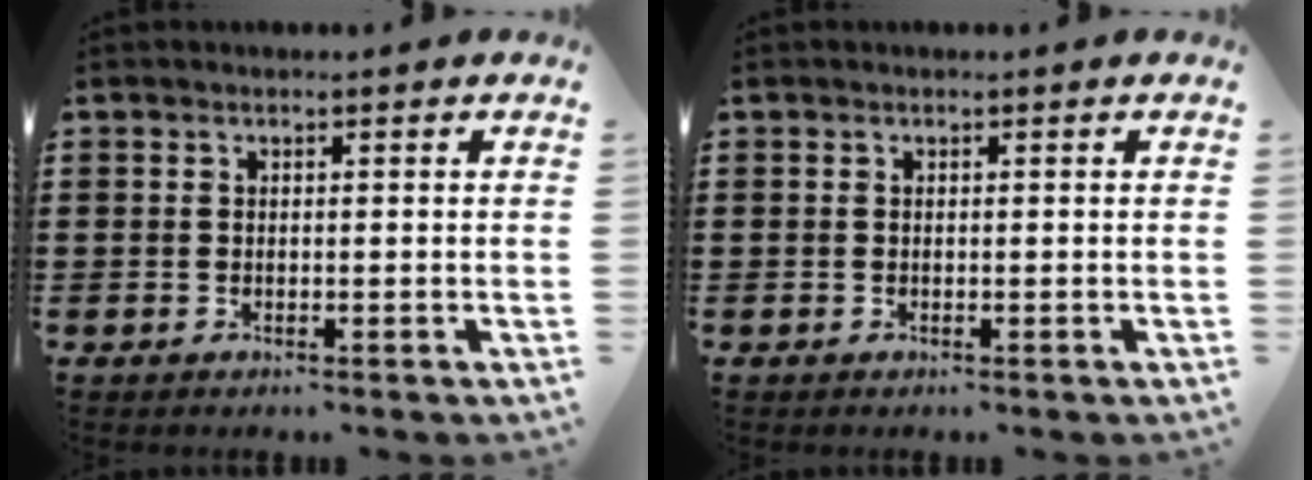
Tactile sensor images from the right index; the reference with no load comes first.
{"total": 0.0}